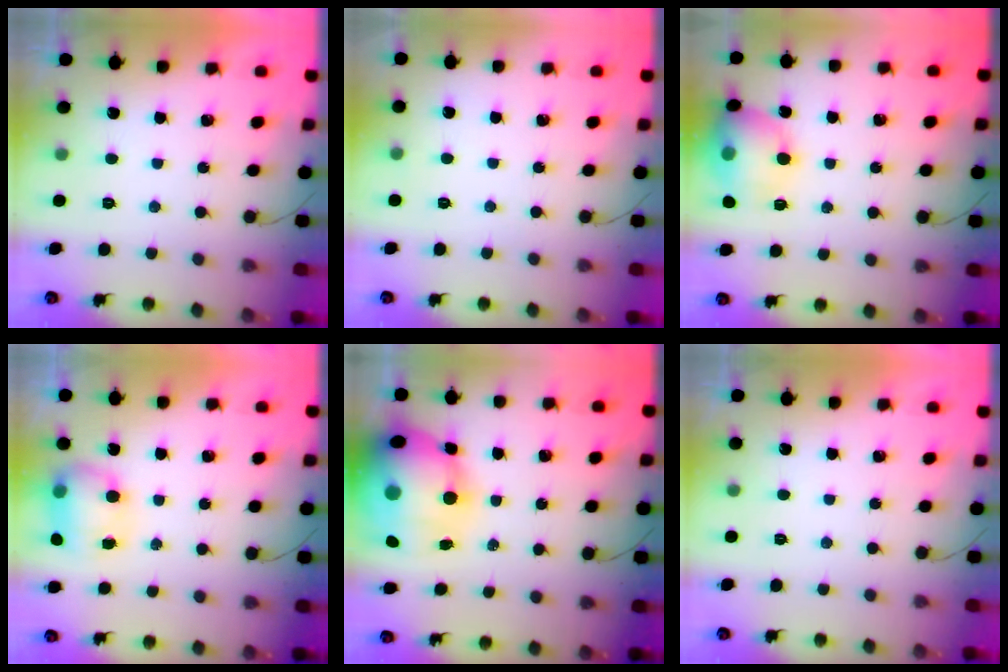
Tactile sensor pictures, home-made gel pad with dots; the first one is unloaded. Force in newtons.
{"total": 2.4, "press": 1.6, "slide": 1.8}
{"total": 13.6, "press": 13.4, "slide": 2.3}
{"total": 7.9, "press": 7.8, "slide": 0.6}
{"total": 24.2, "press": 23.6, "slide": 5.5}
{"total": 0.0}